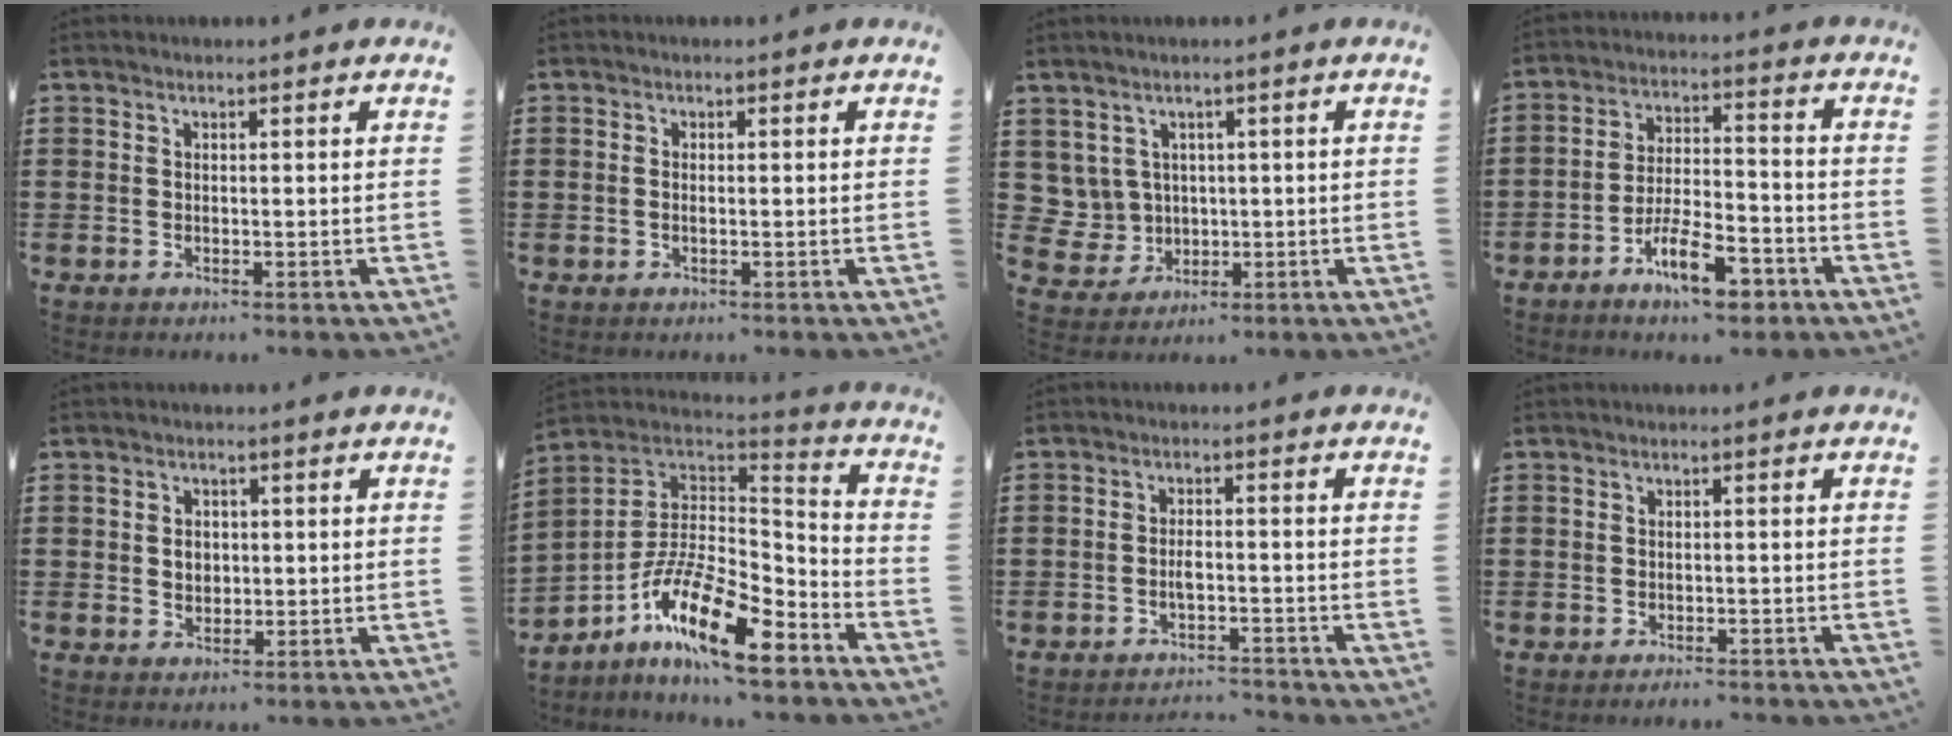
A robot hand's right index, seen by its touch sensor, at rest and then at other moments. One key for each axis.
{"total": 0.7, "fx": -0.1, "fy": 0.2, "fz": 0.6, "tx": -0.013, "ty": -0.003, "tz": -0.002}
{"total": 3.7, "fx": 1.1, "fy": 3.5, "fz": 0.5, "tx": -0.040, "ty": 0.005, "tz": 0.019}
{"total": 9.5, "fx": -5.9, "fy": 3.0, "fz": 6.7, "tx": -0.124, "ty": 0.014, "tz": -0.107}
{"total": 2.4, "fx": 0.2, "fy": 1.9, "fz": 1.4, "tx": -0.023, "ty": 0.004, "tz": 0.000}
{"total": 15.8, "fx": -8.8, "fy": 5.1, "fz": 12.1, "tx": -0.226, "ty": 0.014, "tz": -0.159}
{"total": 2.7, "fx": -2.2, "fy": 0.5, "fz": 1.5, "tx": -0.040, "ty": 0.000, "tz": -0.047}
{"total": 1.2, "fx": -1.2, "fy": -0.1, "fz": -0.1, "tx": 0.000, "ty": 0.003, "tz": -0.026}